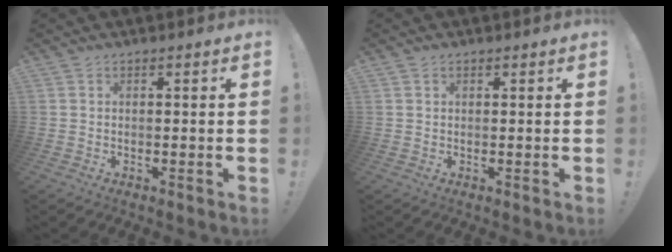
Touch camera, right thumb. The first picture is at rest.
{"total": 0.8, "force": [0.5, 0.6, 0.1], "torque": [0.002, -0.001, 0.009]}